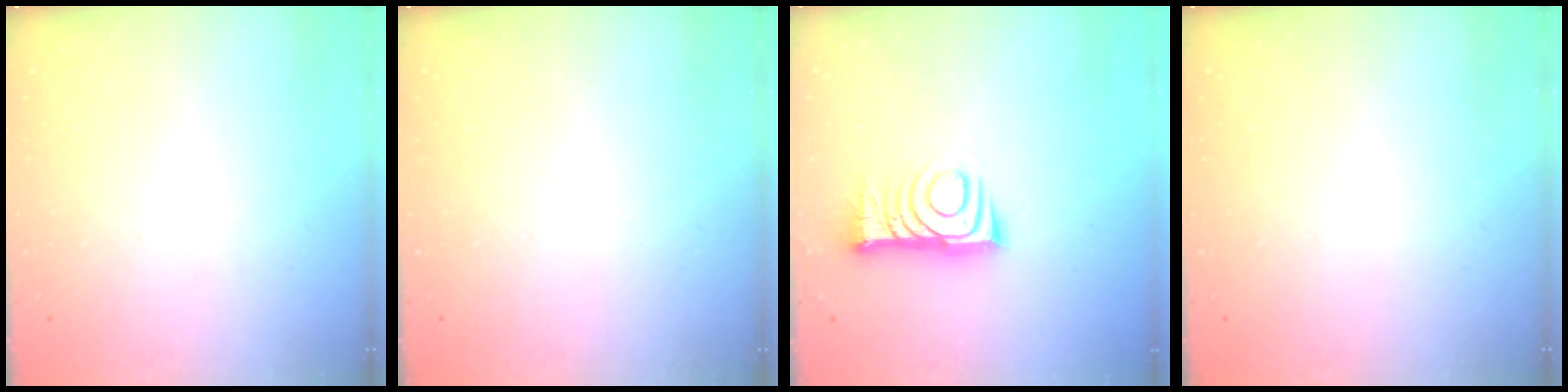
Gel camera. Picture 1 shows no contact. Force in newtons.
{"total": 0.0}
{"total": 10.8, "press": 10.8, "slide": 0.9}
{"total": 0.0}